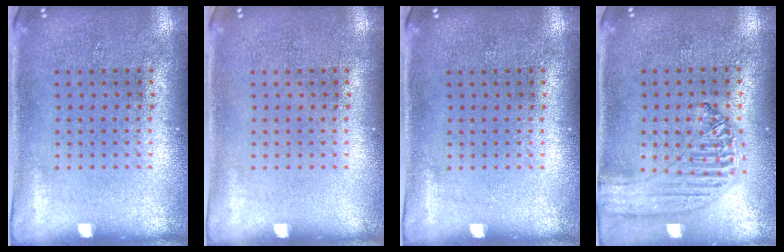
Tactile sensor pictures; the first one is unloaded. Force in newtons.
{"total": 0.0}
{"total": 0.0}
{"total": 1.2, "press": 1.2, "slide": 0.1}